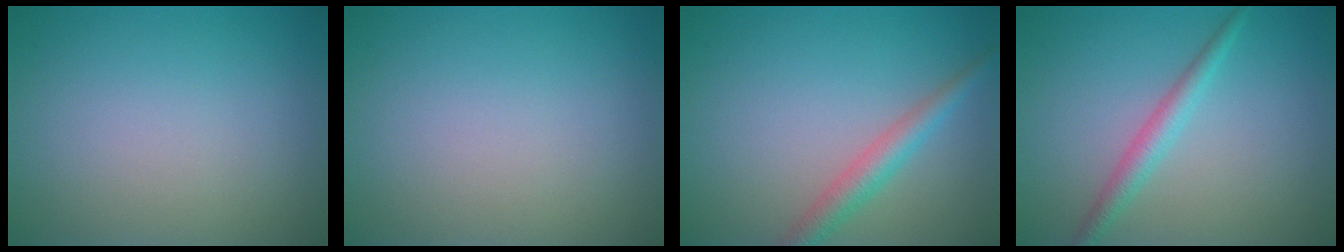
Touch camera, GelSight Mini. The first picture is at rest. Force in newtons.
{"total": 0.0}
{"total": 2.7, "press": 2.7, "slide": 0.1}
{"total": 2.1, "press": 2.1, "slide": 0.1}